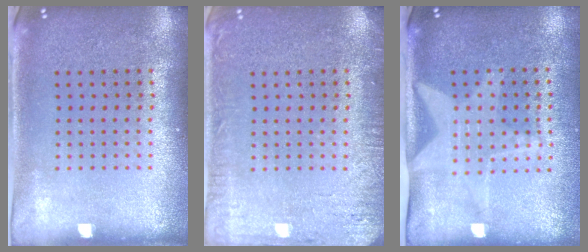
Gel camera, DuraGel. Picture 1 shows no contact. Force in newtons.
{"total": 2.9, "press": 2.8, "slide": 0.4}
{"total": 1.9, "press": 1.5, "slide": 1.1}